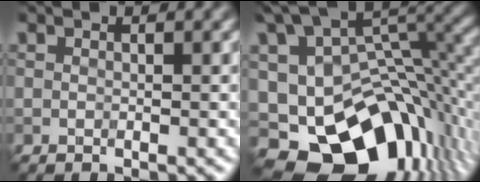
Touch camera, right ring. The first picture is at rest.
{"total": 15.4, "force": [-4.5, 10.0, 10.8], "torque": [-0.170, -0.016, -0.034]}